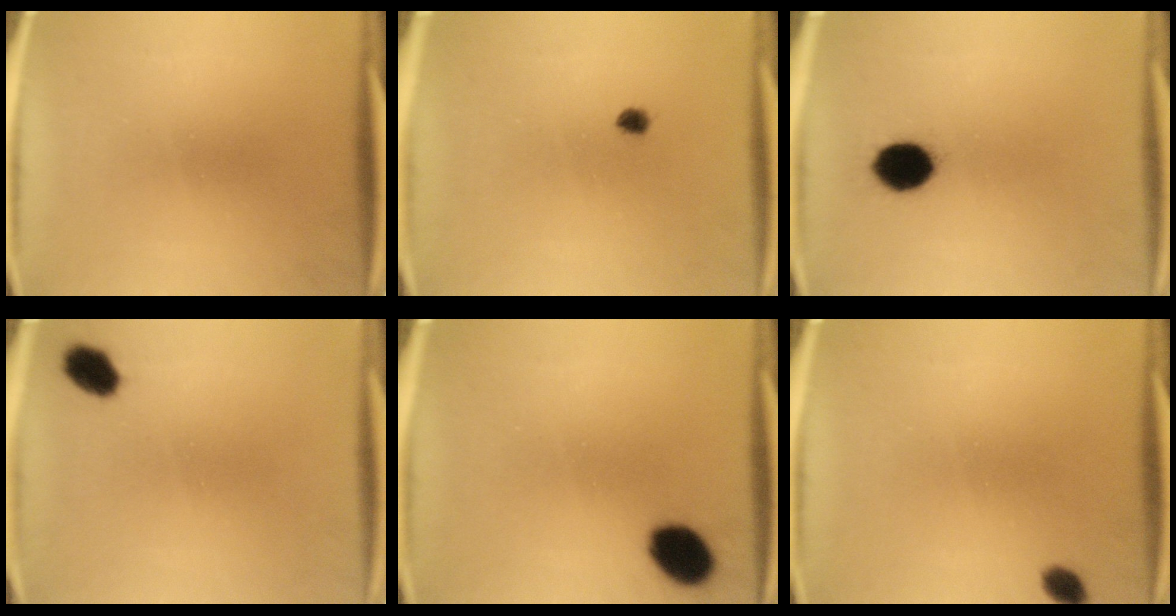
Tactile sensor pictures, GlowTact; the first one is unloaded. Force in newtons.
{"total": 1.4}
{"total": 8.6}
{"total": 4.6}
{"total": 8.3}
{"total": 2.3}